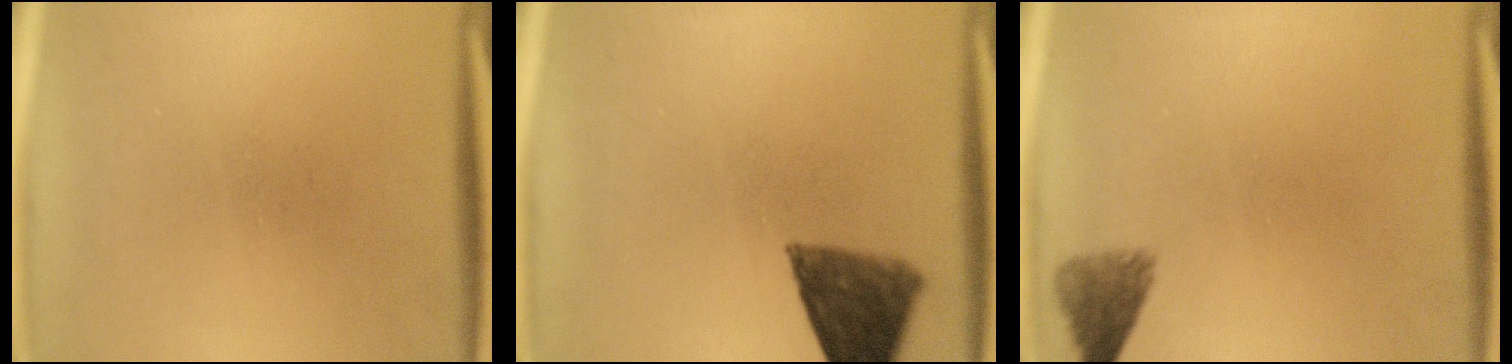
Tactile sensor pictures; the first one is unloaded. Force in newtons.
{"total": 9.4}
{"total": 3.0}